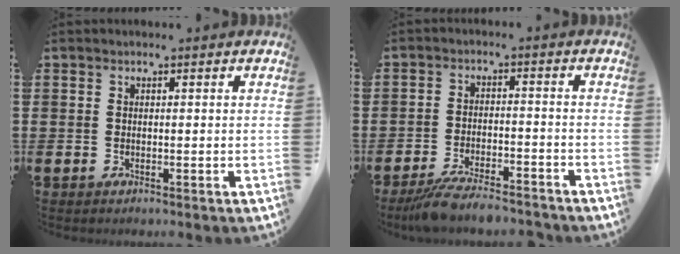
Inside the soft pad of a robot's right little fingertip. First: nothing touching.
{"total": 5.0, "force": [-4.4, 0.3, 2.3], "torque": [-0.050, -0.007, -0.087]}